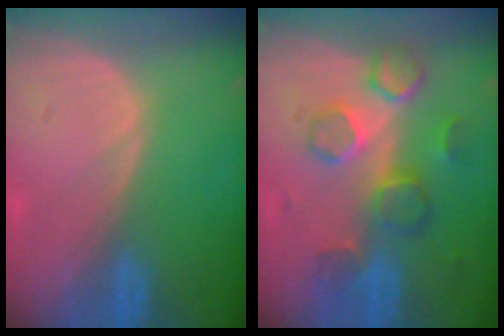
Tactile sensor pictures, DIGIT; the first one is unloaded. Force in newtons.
{"total": 8.6, "press": 7.7, "slide": 3.8}